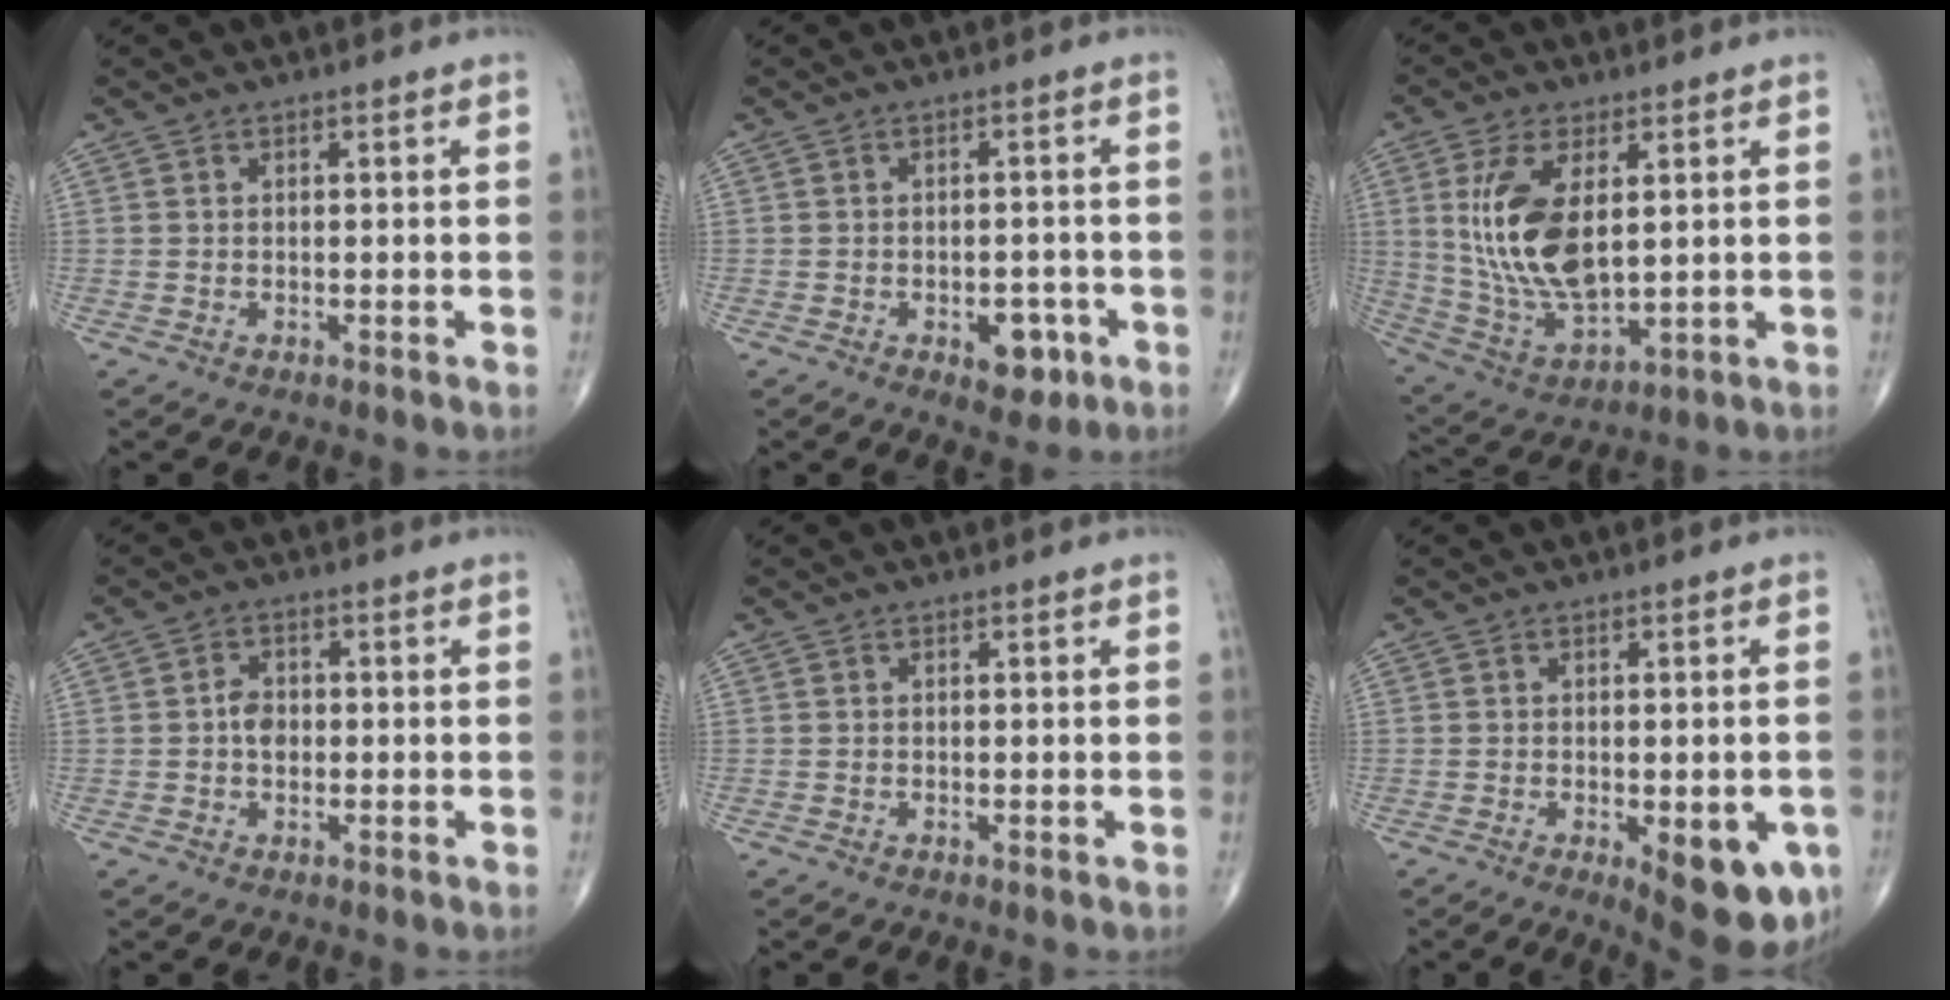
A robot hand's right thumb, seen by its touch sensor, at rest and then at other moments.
{"total": 5.5, "force": [-2.4, 3.2, 3.8], "torque": [-0.023, 0.011, -0.025]}
{"total": 15.4, "force": [3.1, 7.5, 13.1], "torque": [-0.259, -0.021, 0.075]}
{"total": 3.2, "force": [-0.2, 2.4, 2.1], "torque": [-0.023, 0.007, -0.010]}
{"total": 0.0}
{"total": 11.6, "force": [-4.0, 4.5, 9.9], "torque": [-0.101, -0.006, -0.040]}